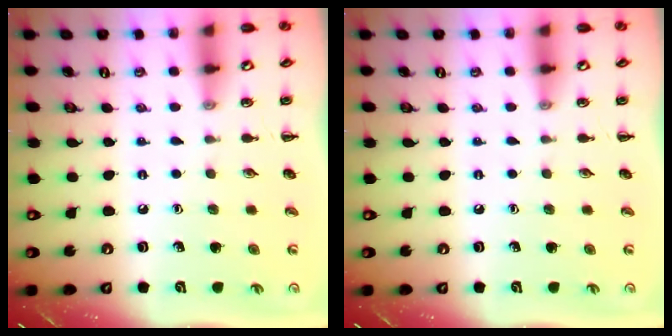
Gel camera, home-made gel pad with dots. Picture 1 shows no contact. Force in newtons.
{"total": 0.0}